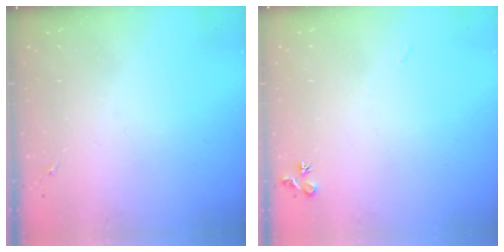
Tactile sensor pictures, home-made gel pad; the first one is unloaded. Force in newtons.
{"total": 6.6, "press": 6.6, "slide": 0.6}